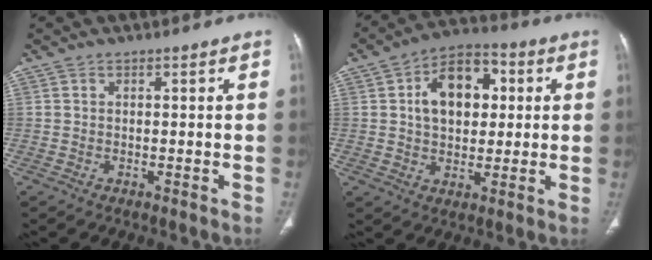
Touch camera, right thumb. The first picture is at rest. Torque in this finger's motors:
{"motor_torque": [0.60, 2.62, 1.01, 0.09, 0.11]}